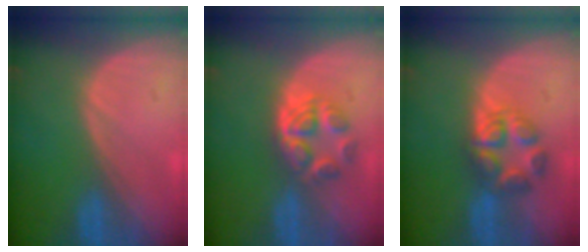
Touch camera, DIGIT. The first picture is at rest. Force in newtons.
{"total": 6.2, "press": 5.2, "slide": 3.3}
{"total": 5.8, "press": 5.8, "slide": 0.1}